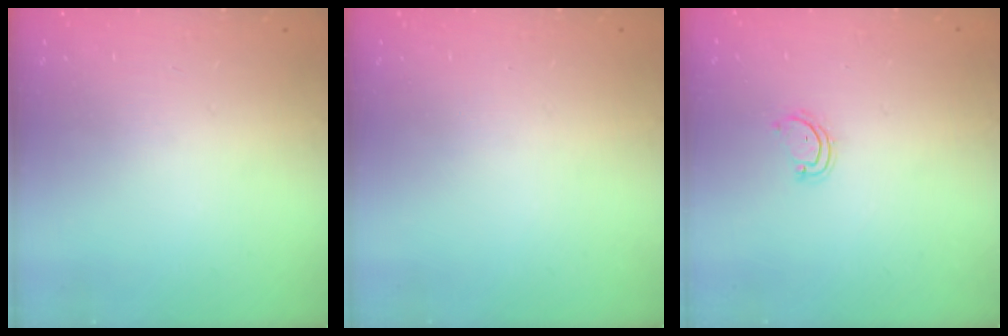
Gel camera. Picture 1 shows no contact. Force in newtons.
{"total": 0.0}
{"total": 2.8, "press": 2.8, "slide": 0.3}